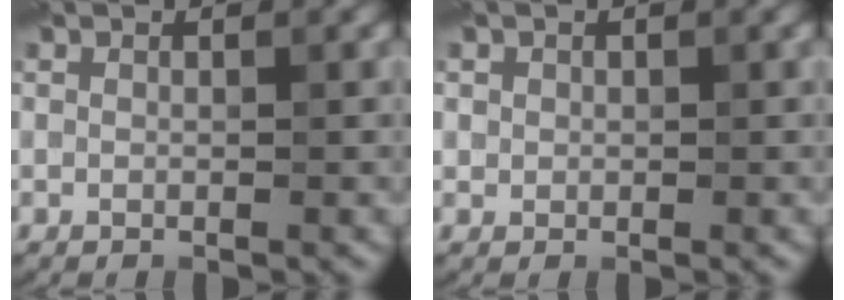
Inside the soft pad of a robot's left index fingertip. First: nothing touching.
{"total": 0.7, "force": [0.2, 0.7, 0.0], "torque": [0.001, -0.006, 0.005]}